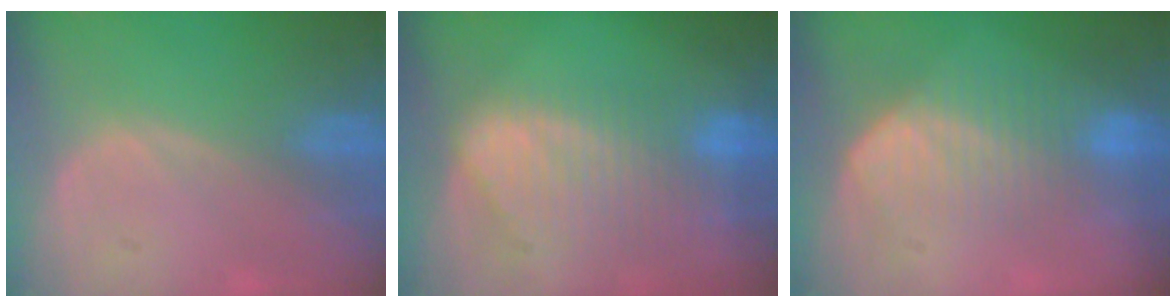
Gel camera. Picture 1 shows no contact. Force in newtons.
{"total": 9.3, "press": 8.1, "slide": 4.4}
{"total": 6.8, "press": 6.7, "slide": 1.4}